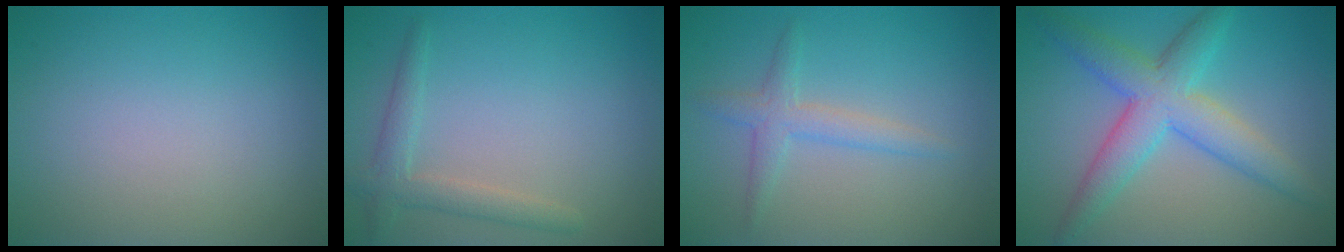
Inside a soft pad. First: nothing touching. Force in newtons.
{"total": 2.4, "press": 2.4, "slide": 0.2}
{"total": 2.3, "press": 2.3, "slide": 0.1}
{"total": 6.0, "press": 6.0, "slide": 0.1}